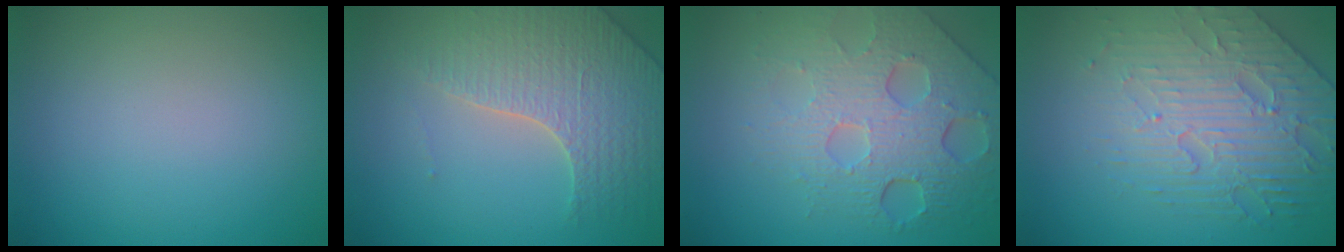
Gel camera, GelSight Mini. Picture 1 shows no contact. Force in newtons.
{"total": 4.1, "press": 4.0, "slide": 0.8}
{"total": 7.9, "press": 5.3, "slide": 5.9}
{"total": 5.5, "press": 4.7, "slide": 2.9}